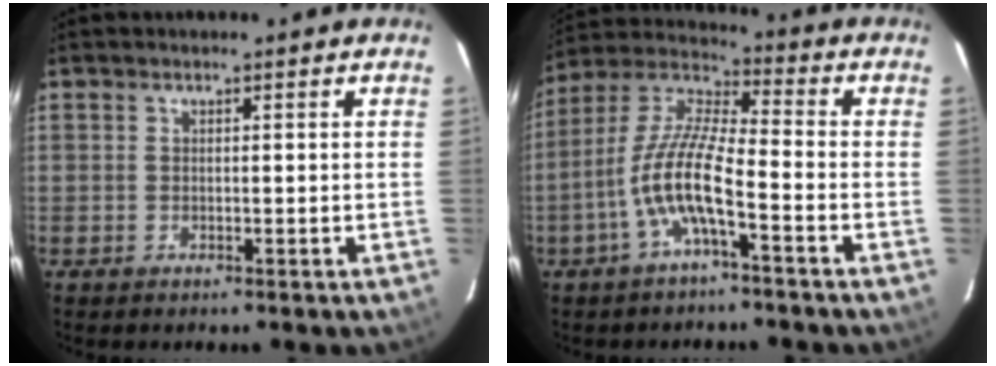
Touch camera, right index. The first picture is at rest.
{"total": 10.8, "force": [-4.6, 1.9, 9.6], "torque": [-0.207, 0.005, -0.093]}